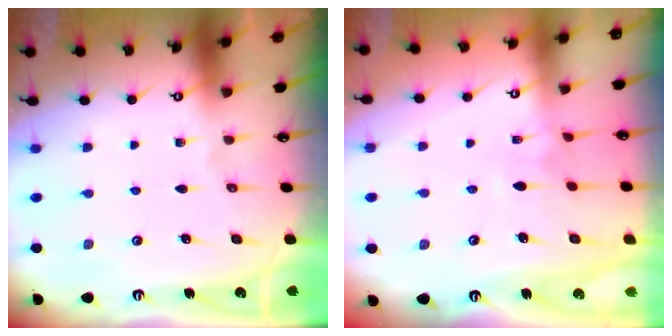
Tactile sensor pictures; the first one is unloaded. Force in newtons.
{"total": 3.1, "press": 3.1, "slide": 0.2}